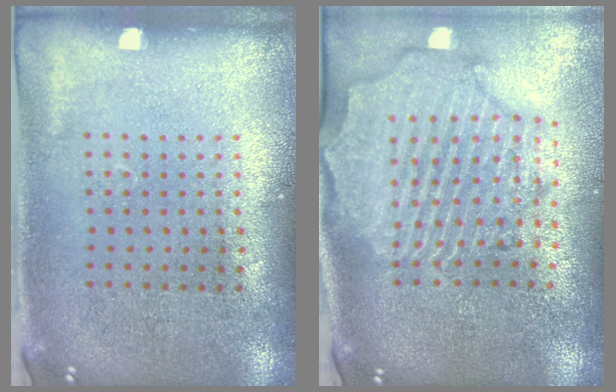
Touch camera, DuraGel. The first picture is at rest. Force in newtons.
{"total": 2.9, "press": 2.5, "slide": 1.4}